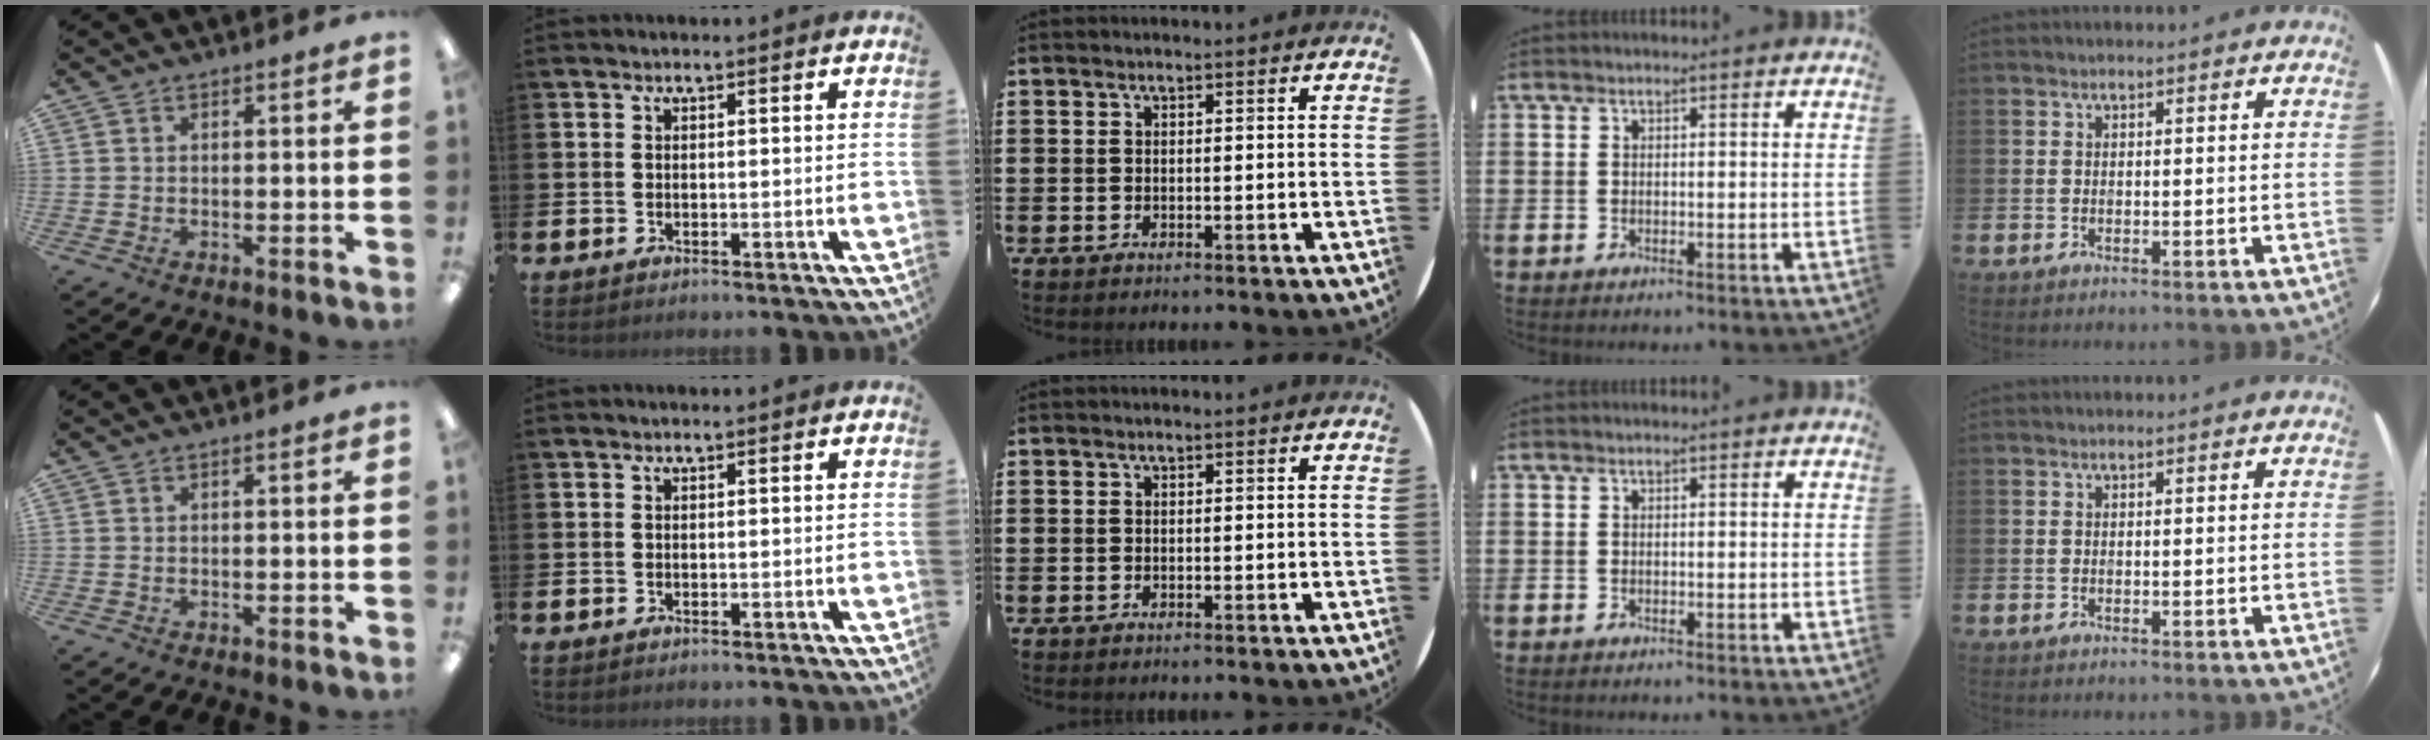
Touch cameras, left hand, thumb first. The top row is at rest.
{}